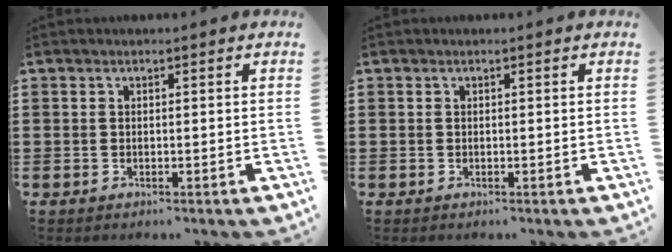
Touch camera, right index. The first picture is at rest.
{"total": 0.0}